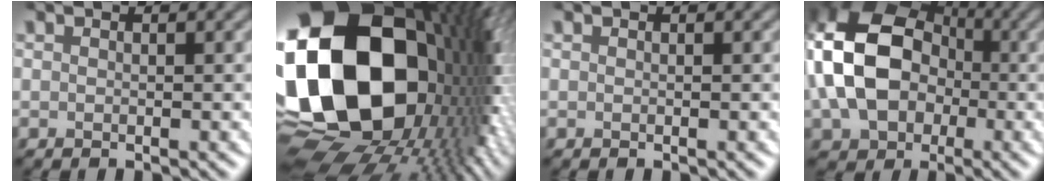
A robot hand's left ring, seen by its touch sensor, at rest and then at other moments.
{"total": 22.1, "force": [0.7, 15.9, 15.3], "torque": [-0.330, -0.030, 0.041]}
{"total": 0.0}
{"total": 13.2, "force": [-0.8, 9.8, 8.9], "torque": [-0.158, 0.001, -0.033]}